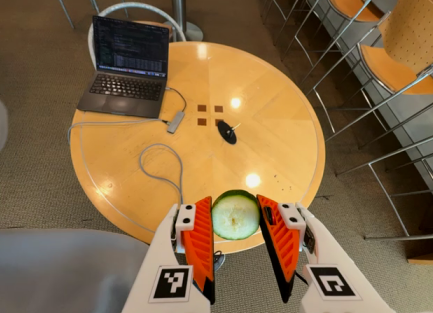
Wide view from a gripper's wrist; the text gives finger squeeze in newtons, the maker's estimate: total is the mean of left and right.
{"total": 9.1, "left": 9.3, "right": 9.0}